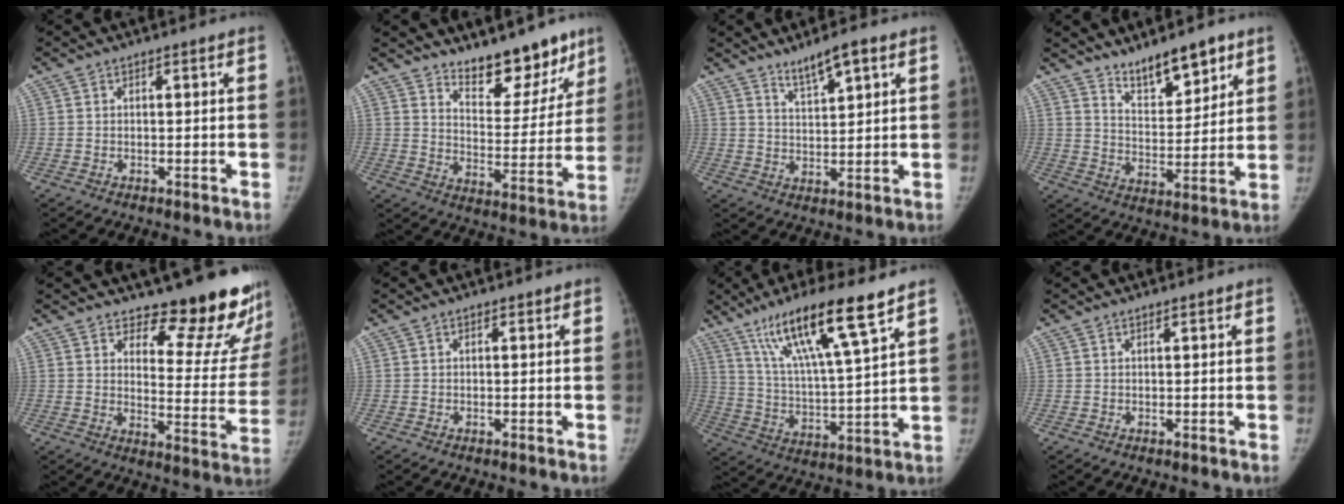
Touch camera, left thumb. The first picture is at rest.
{"total": 13.7, "force": [10.8, 5.4, 6.4], "torque": [-0.037, -0.084, 0.167]}
{"total": 5.7, "force": [3.9, 1.1, 4.0], "torque": [-0.064, -0.023, 0.071]}
{"total": 10.6, "force": [8.0, 3.9, 5.8], "torque": [-0.069, -0.059, 0.144]}
{"total": 17.5, "force": [15.4, 5.0, 6.6], "torque": [-0.030, -0.155, 0.186]}
{"total": 0.0}
{"total": 17.3, "force": [11.0, 1.9, 13.2], "torque": [-0.232, -0.044, 0.201]}
{"total": 0.5, "force": [0.4, 0.1, 0.3], "torque": [-0.006, -0.001, 0.007]}